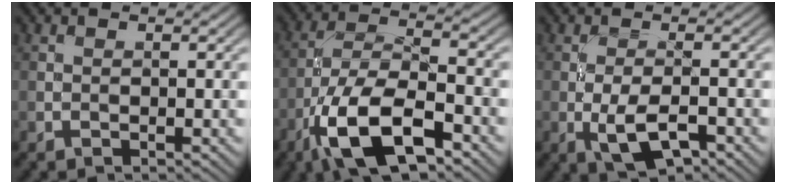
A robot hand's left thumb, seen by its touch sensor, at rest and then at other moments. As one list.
[{"total": 12.9, "force": [-6.9, 5.0, 9.7], "torque": [-0.192, -0.005, -0.144]}, {"total": 5.3, "force": [-2.0, 1.9, 4.5], "torque": [-0.091, -0.002, -0.039]}]